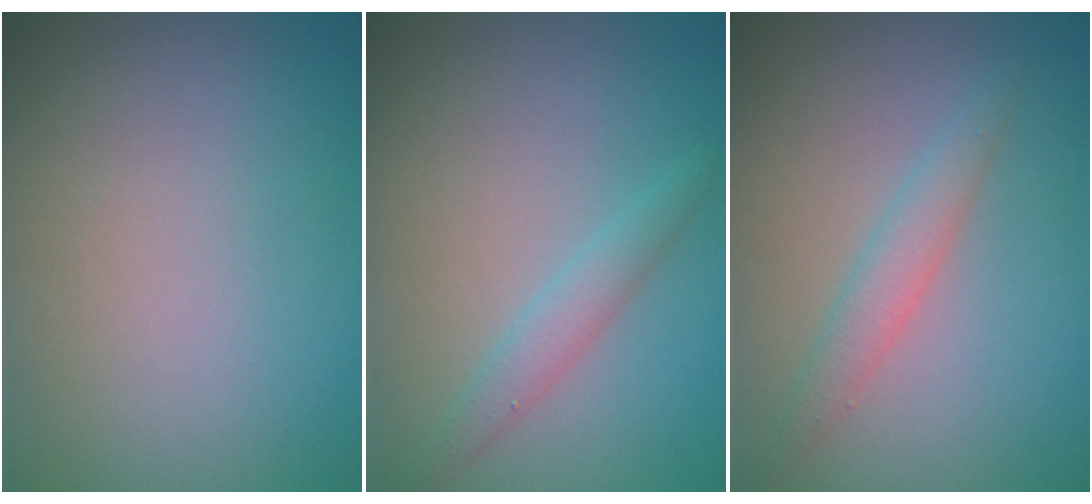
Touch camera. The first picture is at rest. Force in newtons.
{"total": 1.9, "press": 1.9, "slide": 0.0}
{"total": 2.3, "press": 2.3, "slide": 0.0}